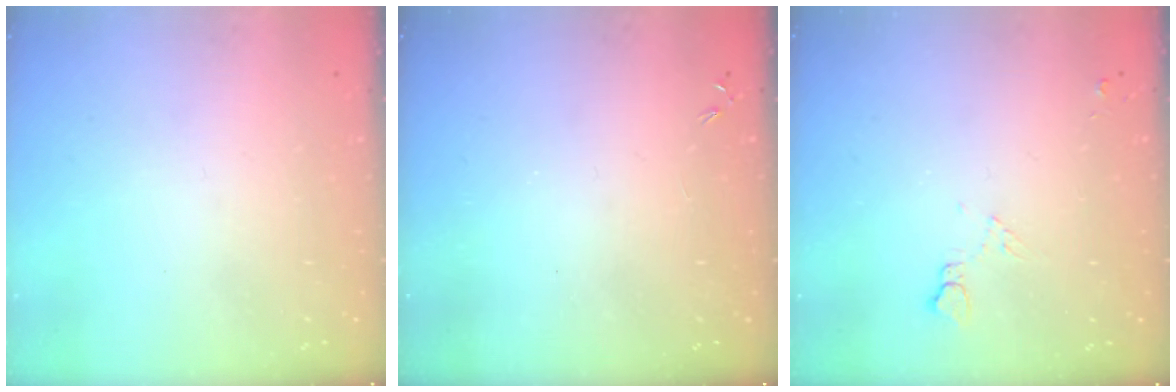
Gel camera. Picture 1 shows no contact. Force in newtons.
{"total": 0.0}
{"total": 5.7, "press": 5.7, "slide": 0.8}